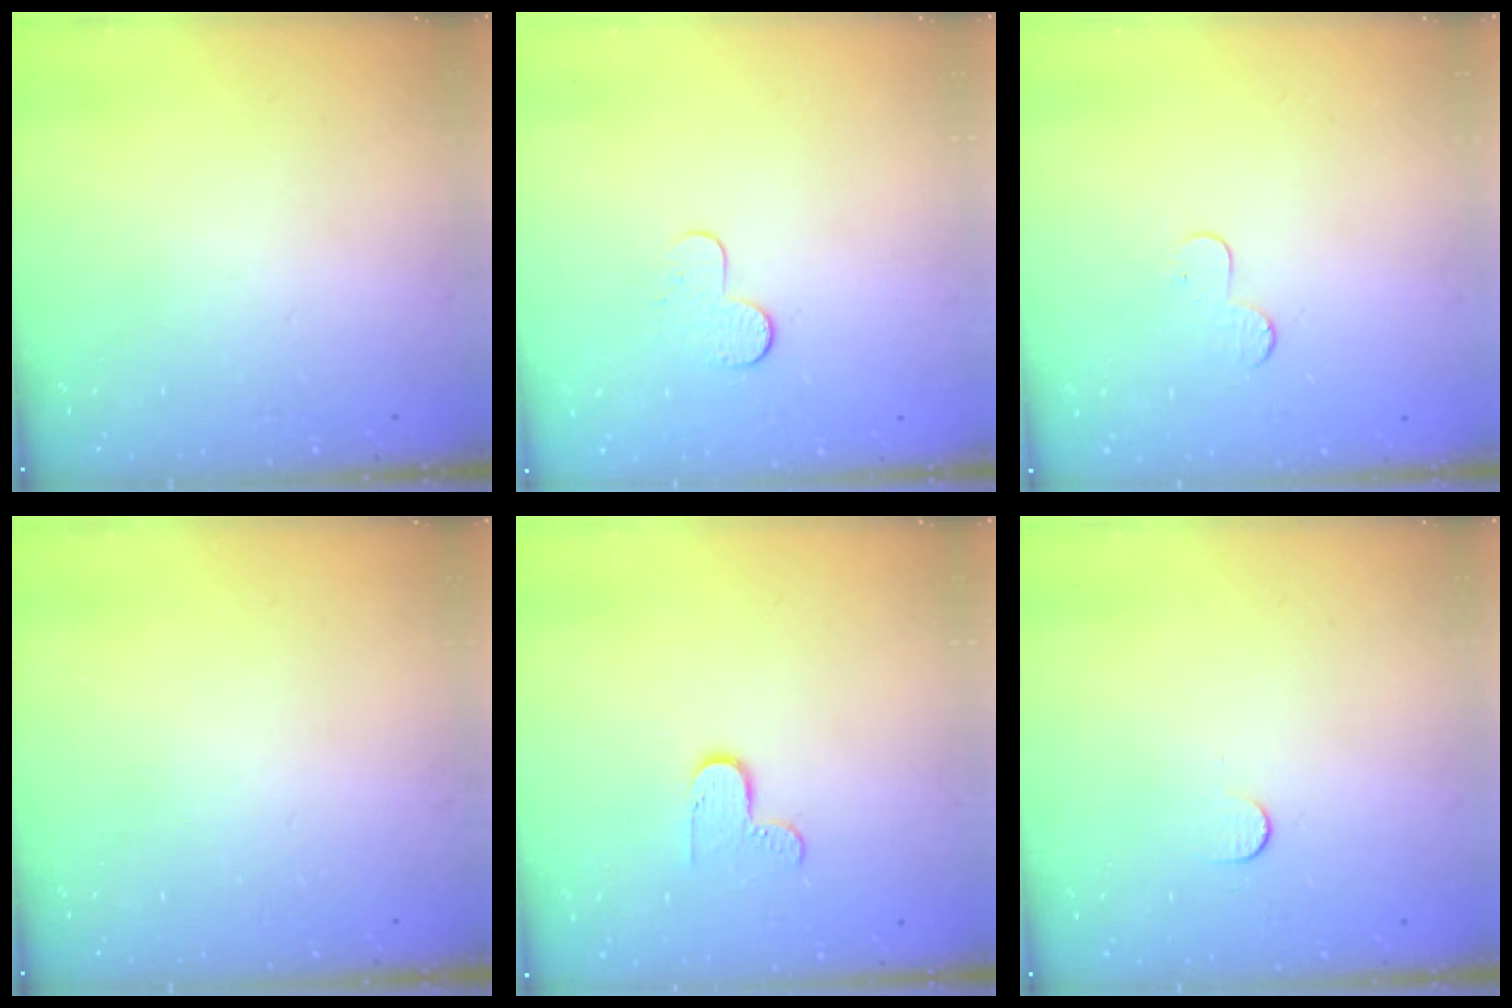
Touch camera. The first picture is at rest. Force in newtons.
{"total": 5.0, "press": 5.0, "slide": 0.5}
{"total": 4.4, "press": 4.4, "slide": 0.4}
{"total": 0.0}
{"total": 4.7, "press": 4.7, "slide": 0.4}
{"total": 3.7, "press": 3.7, "slide": 0.4}